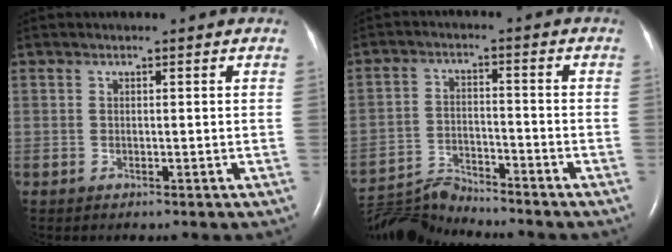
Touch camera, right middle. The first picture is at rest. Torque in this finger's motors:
{"motor_torque": [-0.33, -0.74, -0.10, -0.04]}